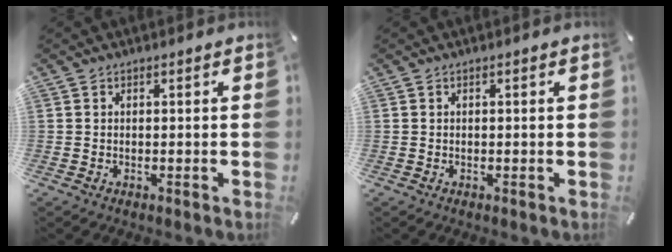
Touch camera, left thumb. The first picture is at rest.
{"total": 0.0}